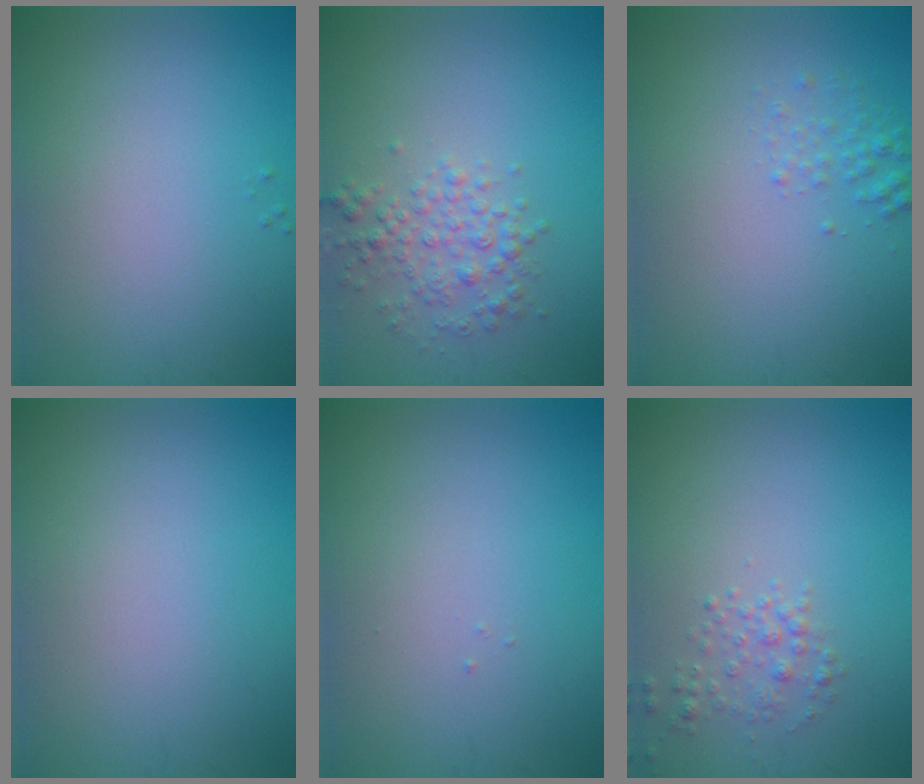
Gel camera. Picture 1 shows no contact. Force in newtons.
{"total": 2.8, "press": 2.8, "slide": 0.0}
{"total": 1.3, "press": 1.3, "slide": 0.1}
{"total": 0.0}
{"total": 0.0}
{"total": 1.6, "press": 1.6, "slide": 0.1}